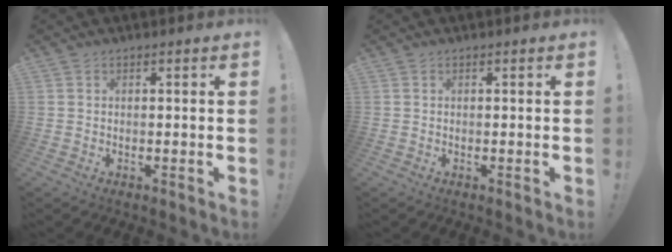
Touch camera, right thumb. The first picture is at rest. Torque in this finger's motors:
{"motor_torque": [0.00, 0.00, 0.00, 0.00, 0.08]}